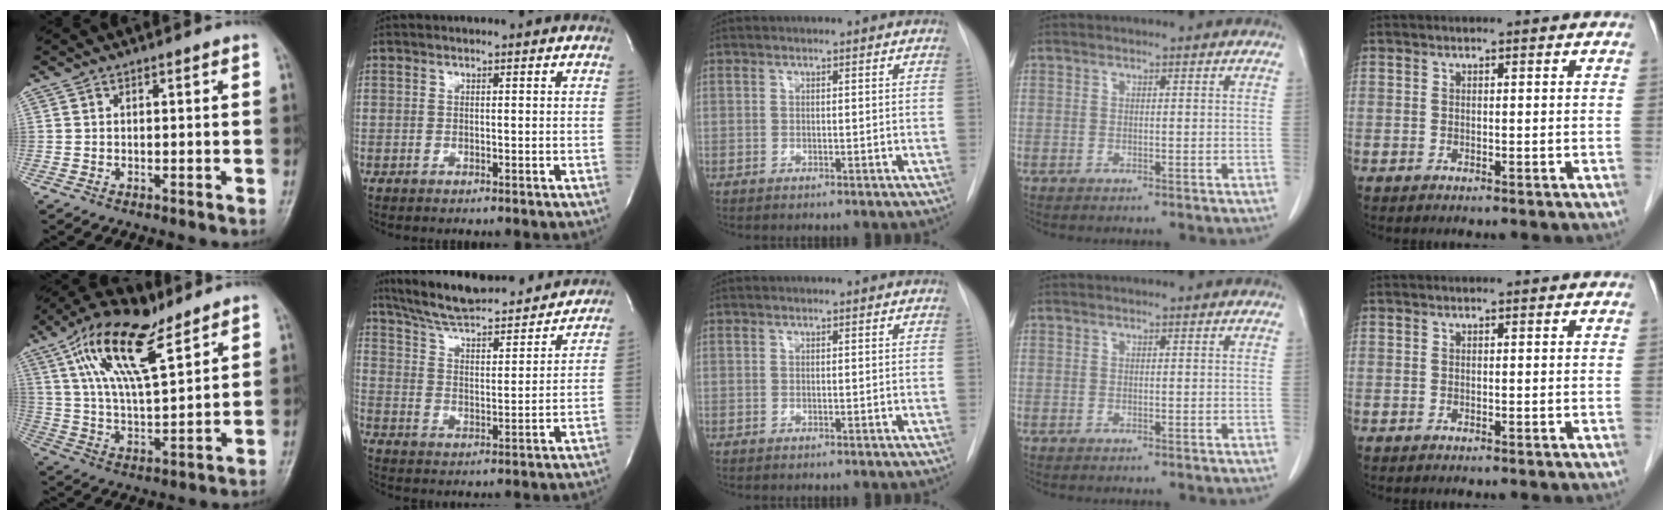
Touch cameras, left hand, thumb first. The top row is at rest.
{"thumb": {"total": 16.3, "force": [9.2, 6.1, 11.9], "torque": [-0.203, -0.025, 0.172]}, "index": {"total": 21.5, "force": [19.4, 3.6, 8.4], "torque": [-0.136, 0.011, 0.286]}}